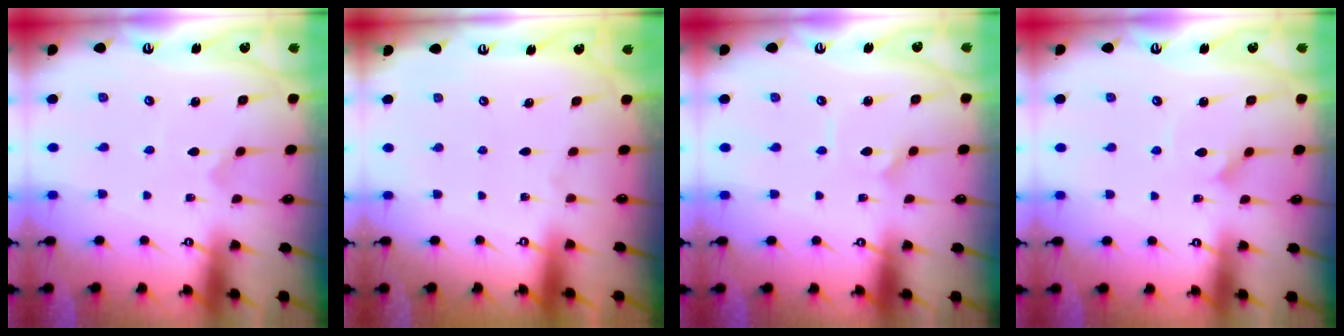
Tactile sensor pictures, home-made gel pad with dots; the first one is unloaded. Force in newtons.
{"total": 0.0}
{"total": 1.6, "press": 1.6, "slide": 0.1}
{"total": 4.7, "press": 4.7, "slide": 0.3}